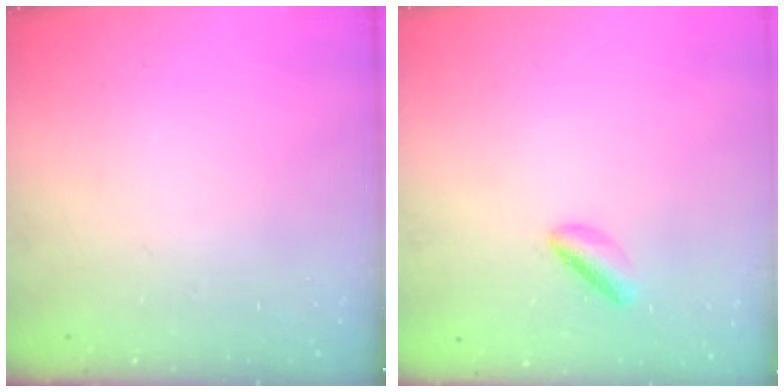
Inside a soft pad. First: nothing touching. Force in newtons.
{"total": 2.5, "press": 2.5, "slide": 0.5}